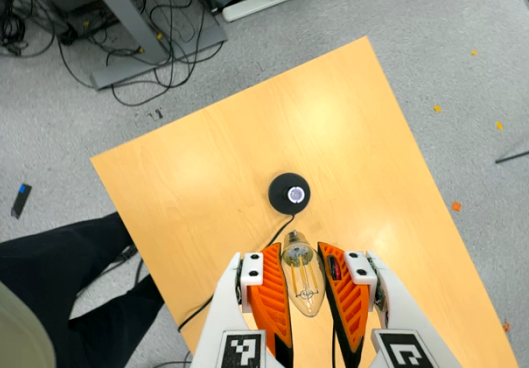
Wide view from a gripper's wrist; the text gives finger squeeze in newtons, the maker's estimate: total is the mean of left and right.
{"total": 19.7, "left": 21.4, "right": 18.0}